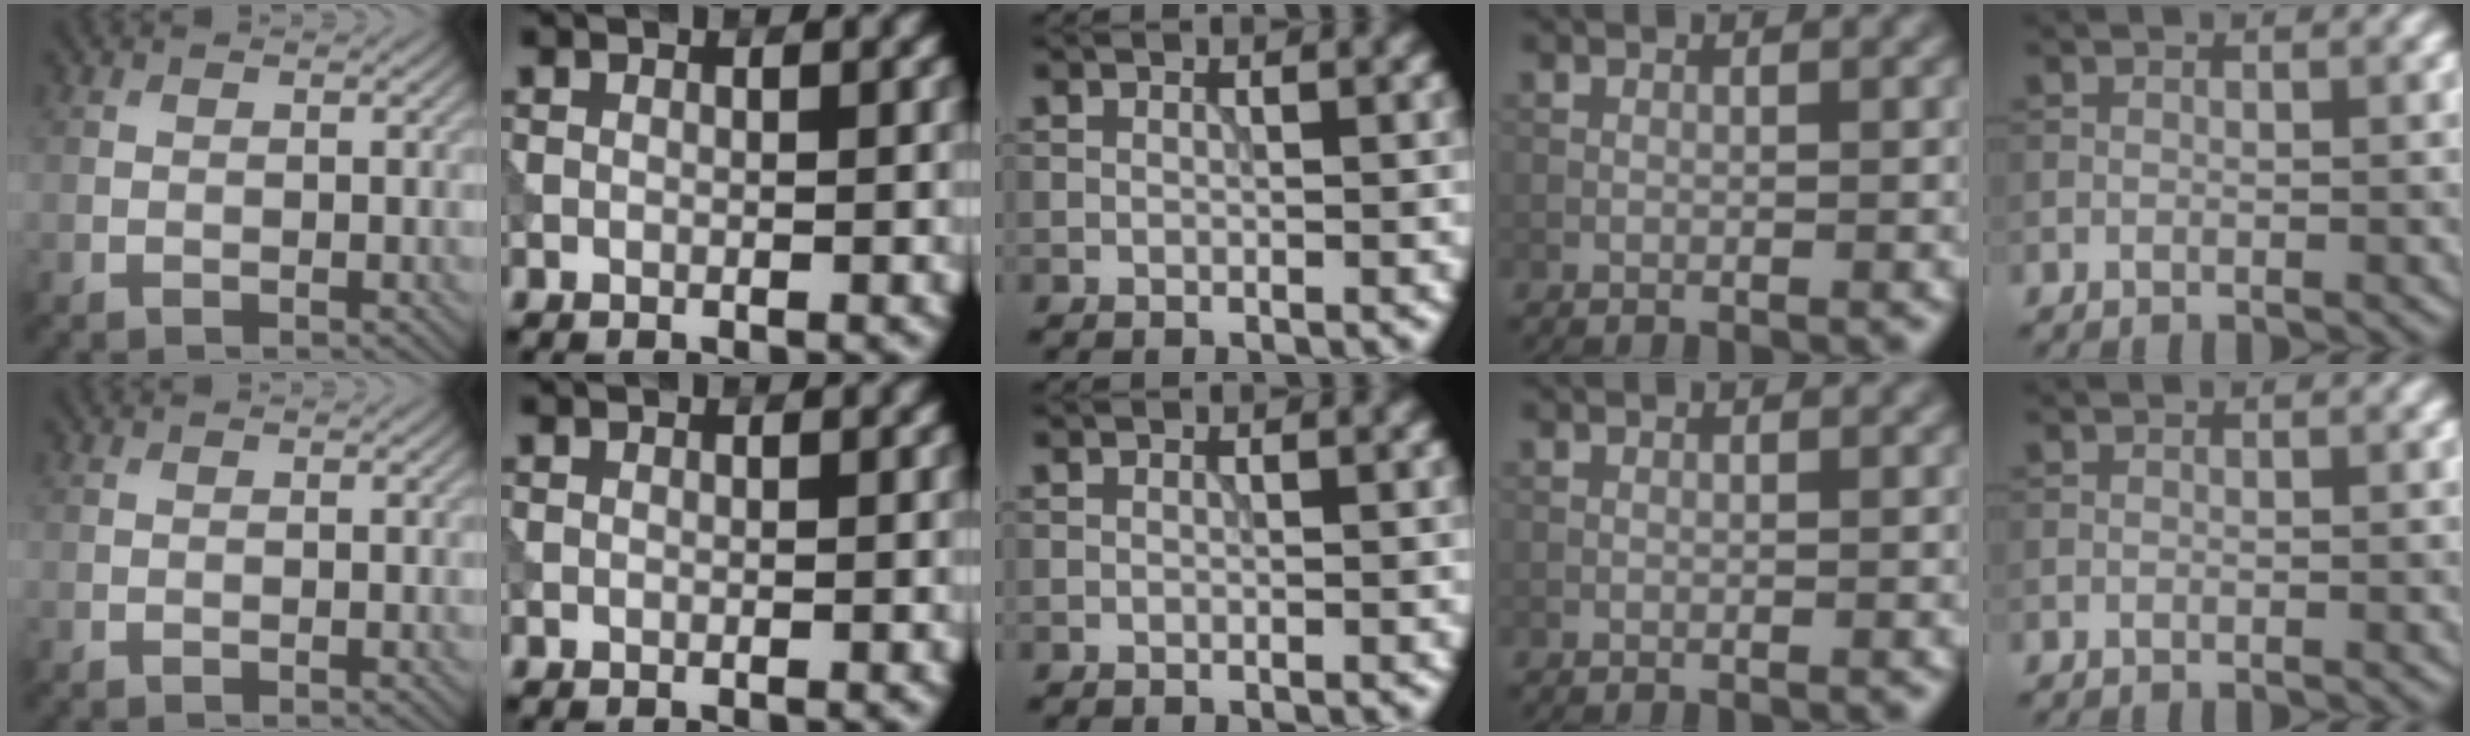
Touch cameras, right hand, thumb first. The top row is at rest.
{}